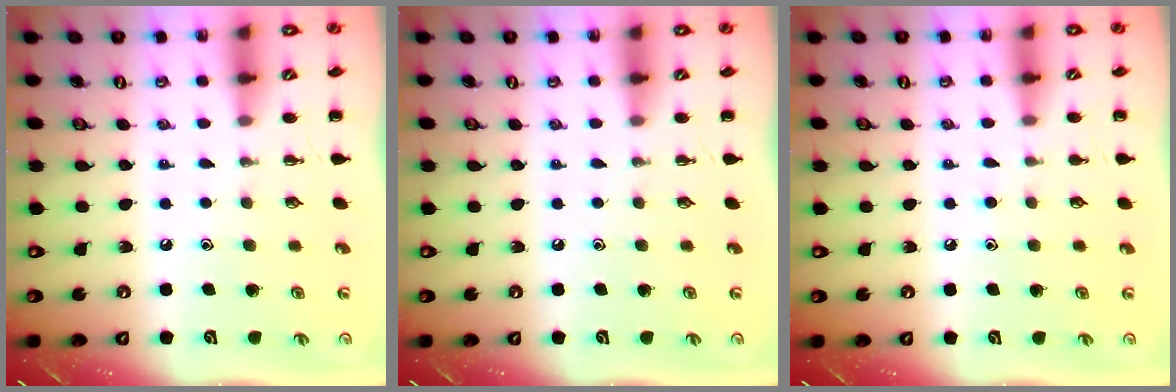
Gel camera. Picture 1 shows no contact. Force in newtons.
{"total": 0.0}
{"total": 5.2, "press": 4.9, "slide": 1.7}